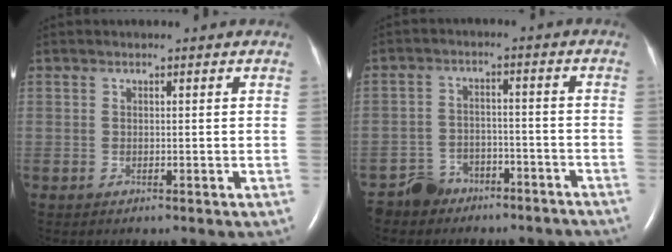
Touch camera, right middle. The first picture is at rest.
{"total": 8.0, "force": [-6.4, 4.7, 0.9], "torque": [-0.011, 0.017, -0.094]}